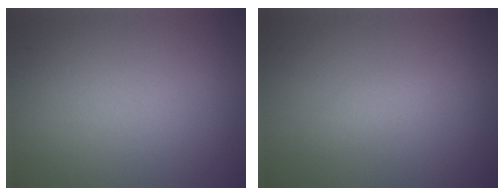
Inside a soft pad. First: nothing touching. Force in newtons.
{"total": 1.1, "press": 1.1, "slide": 0.1}